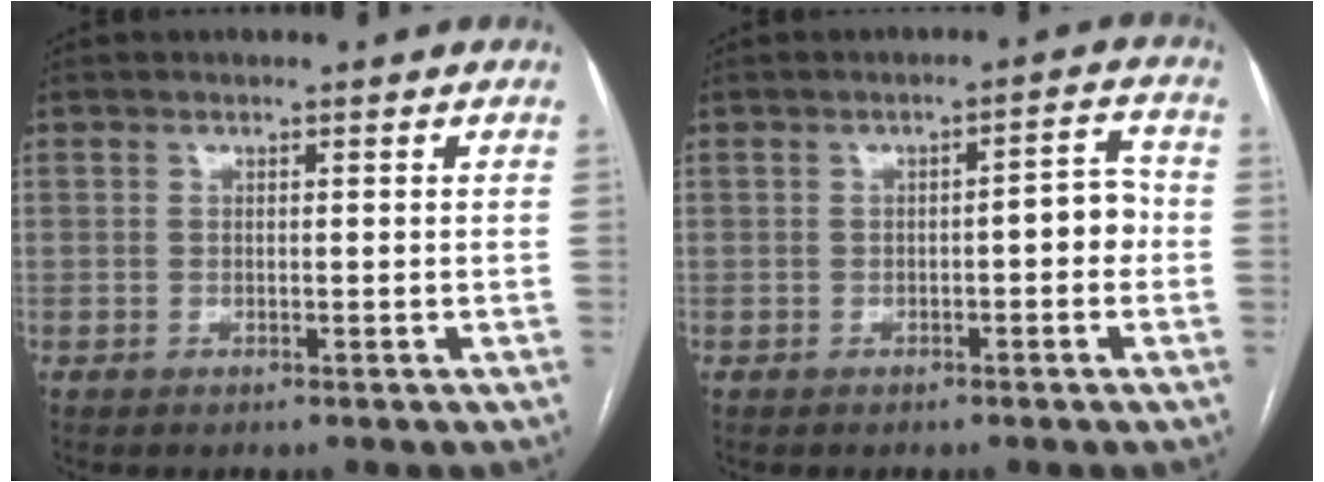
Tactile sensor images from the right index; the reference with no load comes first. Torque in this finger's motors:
{"motor_torque": [0.41, -0.21, 0.22, 0.05]}